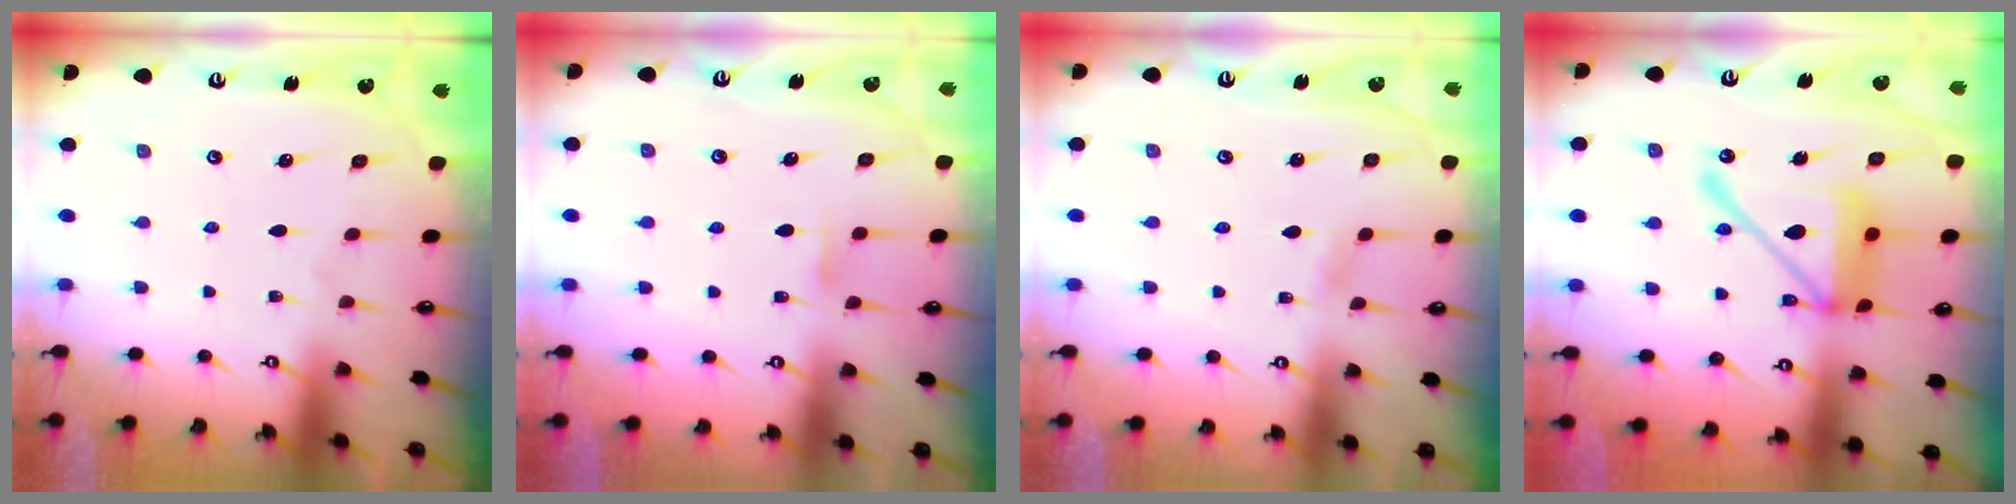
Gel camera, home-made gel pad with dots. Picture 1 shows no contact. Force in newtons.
{"total": 5.1, "press": 5.0, "slide": 0.5}
{"total": 2.7, "press": 2.7, "slide": 0.4}
{"total": 16.8, "press": 16.7, "slide": 2.0}